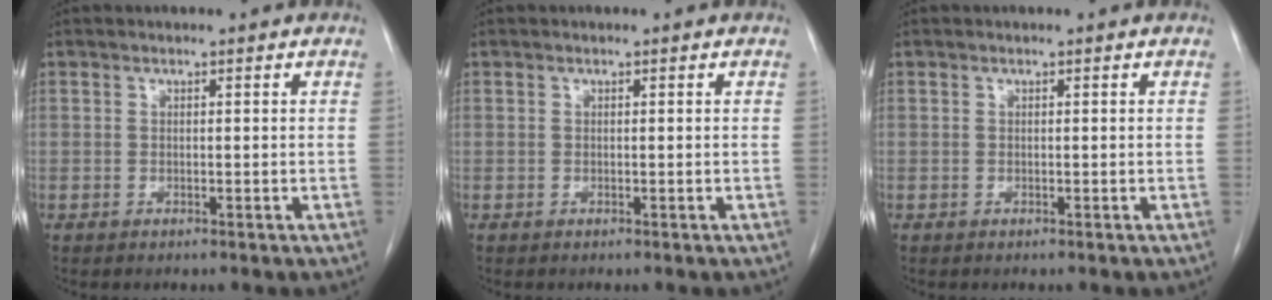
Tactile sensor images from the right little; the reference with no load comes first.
{"total": 0.0}
{"total": 0.0}